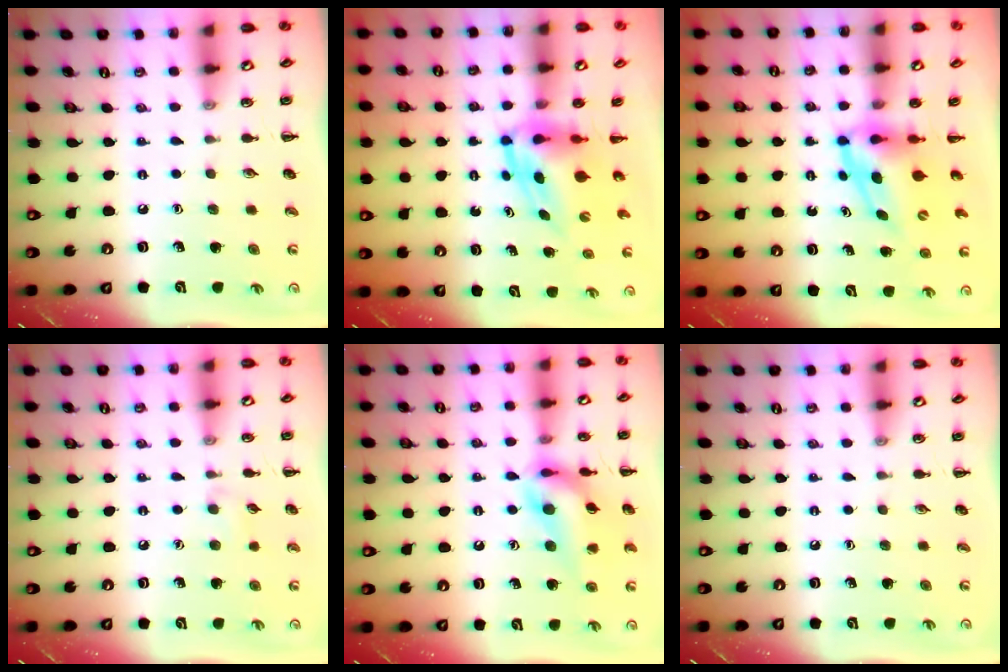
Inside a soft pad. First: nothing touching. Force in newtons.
{"total": 4.5, "press": 4.4, "slide": 0.7}
{"total": 5.5, "press": 5.4, "slide": 1.3}
{"total": 4.8, "press": 4.4, "slide": 1.7}
{"total": 14.8, "press": 14.7, "slide": 1.9}
{"total": 0.0}